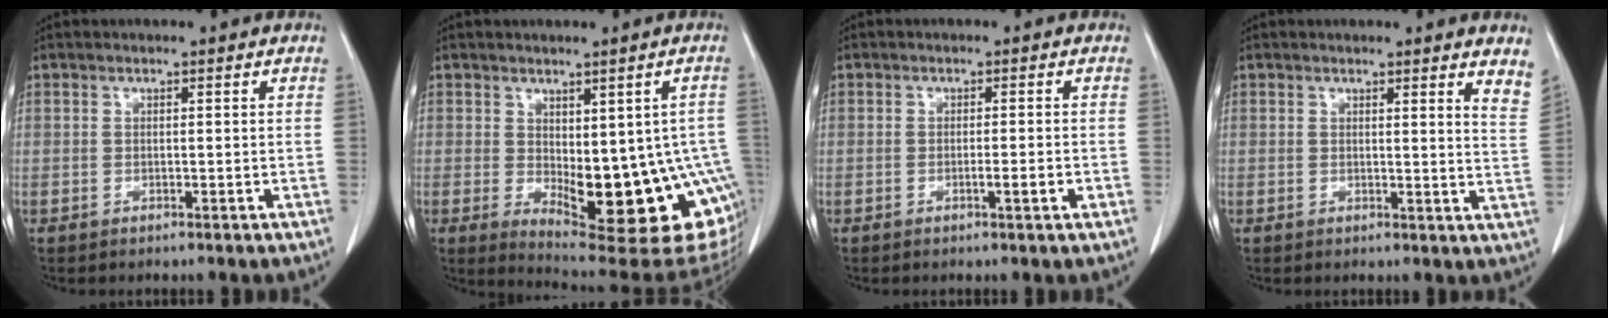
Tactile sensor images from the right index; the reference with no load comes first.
{"total": 19.1, "force": [-4.9, 6.6, 17.2], "torque": [-0.153, -0.006, -0.043]}
{"total": 2.1, "force": [-0.7, -0.1, 2.0], "torque": [-0.032, -0.003, -0.012]}
{"total": 5.2, "force": [4.7, 0.3, 2.2], "torque": [-0.025, -0.028, 0.027]}